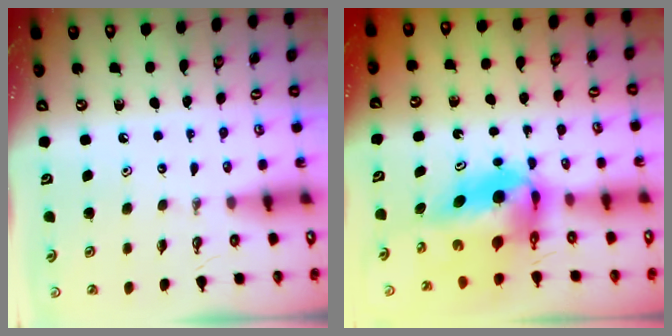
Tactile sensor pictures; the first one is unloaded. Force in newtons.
{"total": 10.1, "press": 7.5, "slide": 6.9}